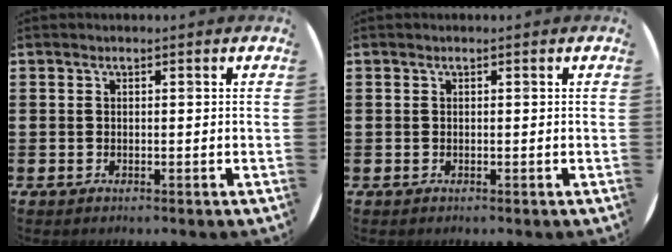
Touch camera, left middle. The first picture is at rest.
{"total": 0.0}